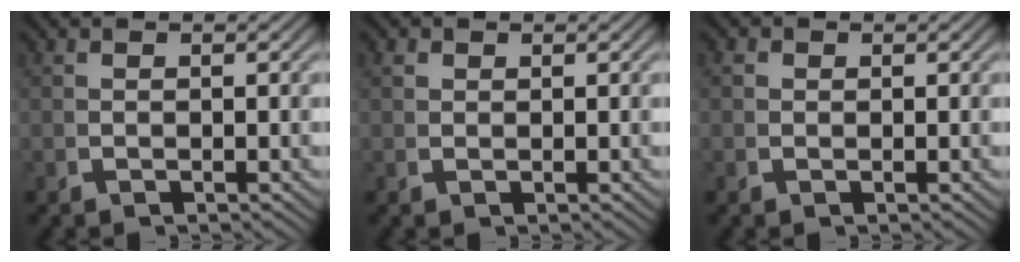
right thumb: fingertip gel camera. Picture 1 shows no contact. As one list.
[{"total": 1.0, "force": [0.8, 0.7, 0.2], "torque": [-0.006, -0.005, 0.021]}, {"total": 1.4, "force": [0.4, 1.3, 0.4], "torque": [-0.012, -0.006, 0.007]}]